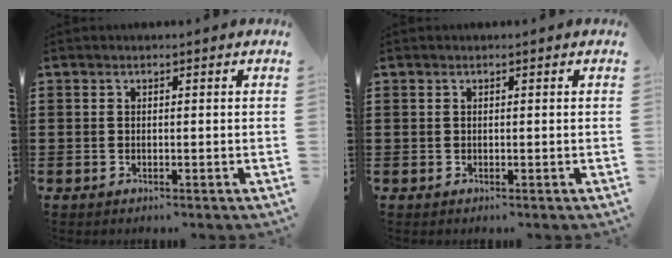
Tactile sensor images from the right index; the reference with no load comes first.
{"total": 0.0}